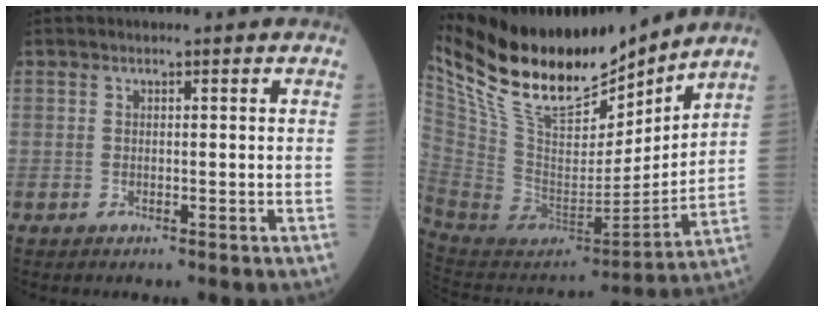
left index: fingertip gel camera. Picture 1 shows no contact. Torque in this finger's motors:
{"motor_torque": [1.04, -1.10, 0.24, 0.11]}